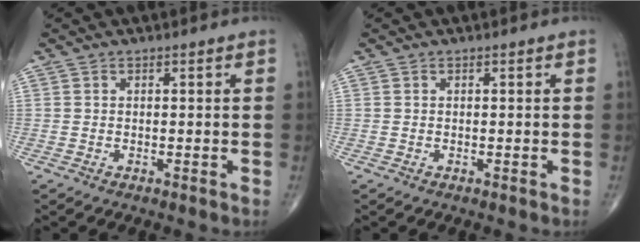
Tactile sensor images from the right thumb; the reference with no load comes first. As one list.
[{"total": 0.0}]